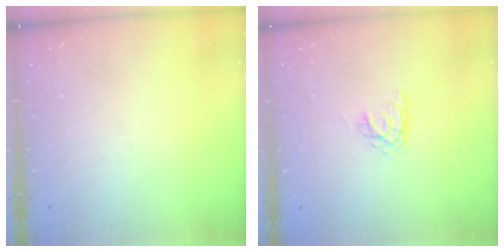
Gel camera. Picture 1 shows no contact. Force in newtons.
{"total": 2.2, "press": 2.2, "slide": 0.3}